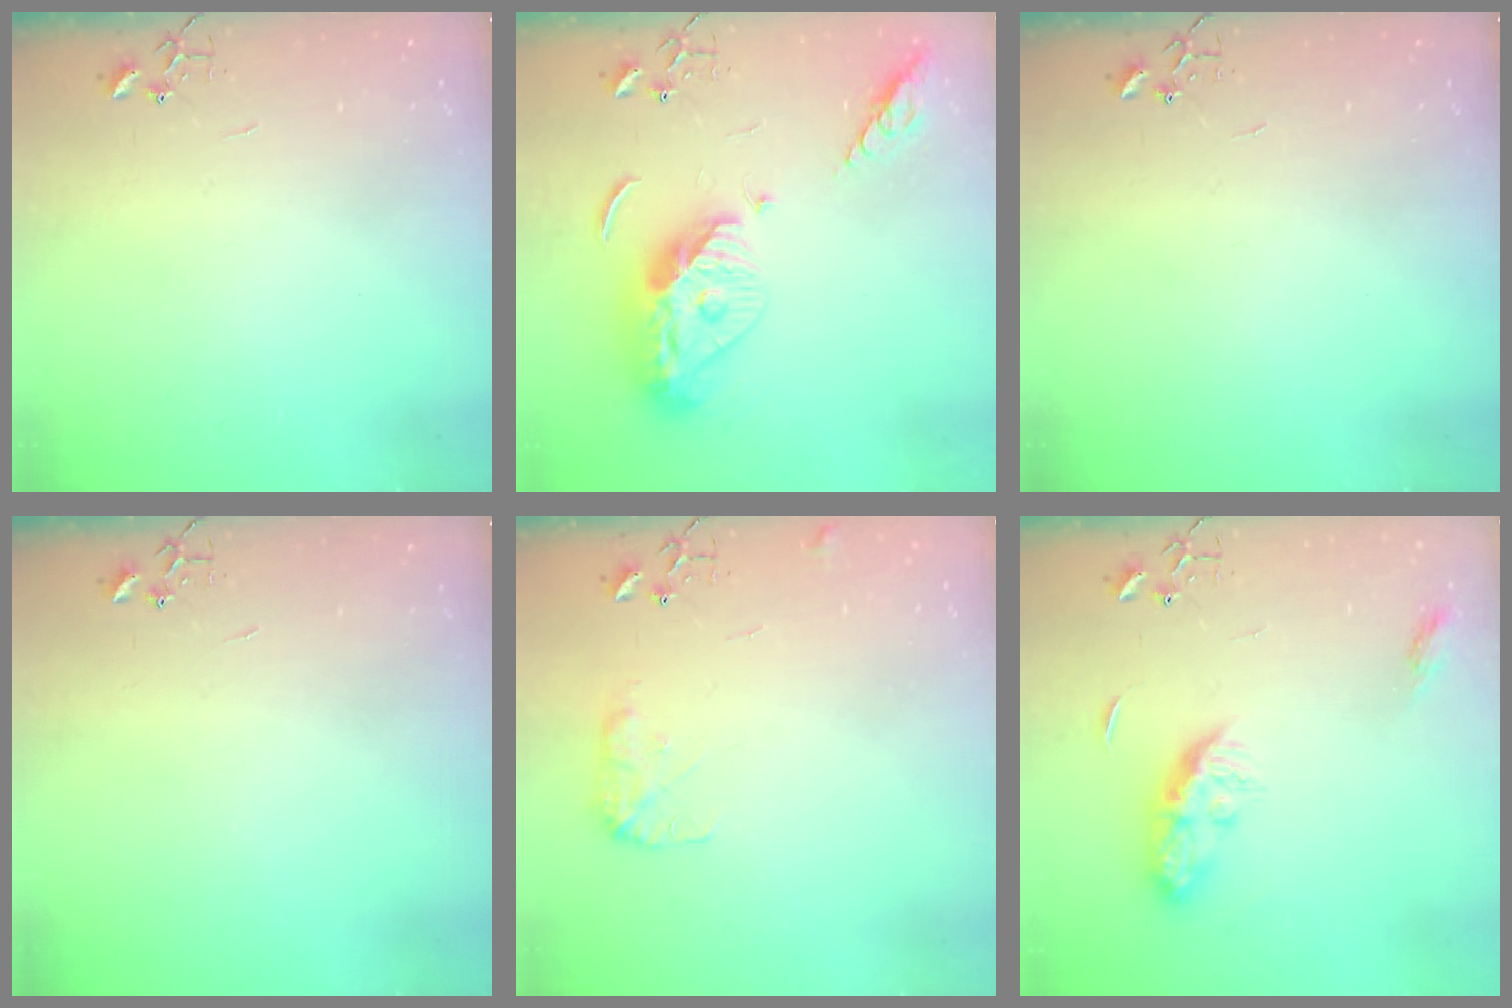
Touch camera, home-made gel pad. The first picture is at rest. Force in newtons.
{"total": 15.9, "press": 15.8, "slide": 1.5}
{"total": 0.0}
{"total": 0.0}
{"total": 8.3, "press": 8.3, "slide": 0.2}
{"total": 9.3, "press": 9.3, "slide": 0.3}